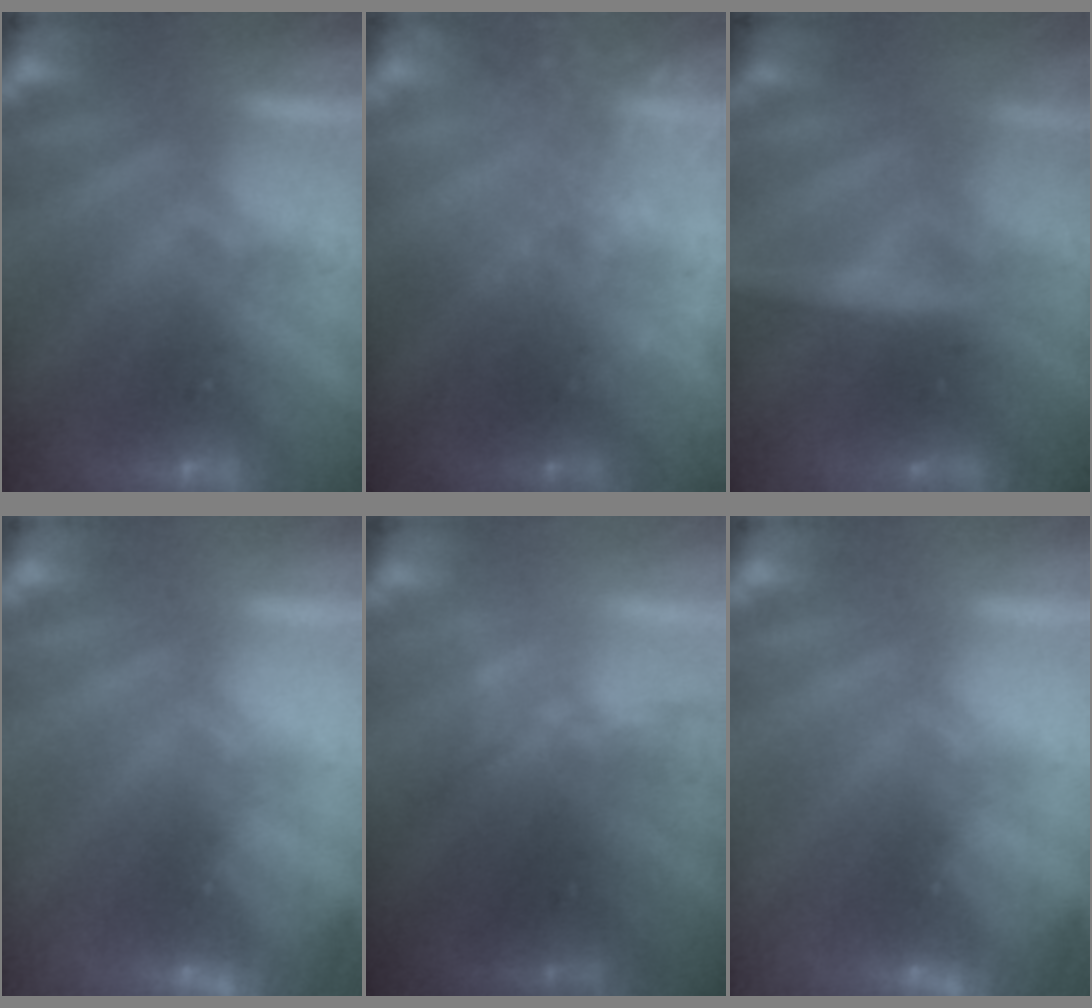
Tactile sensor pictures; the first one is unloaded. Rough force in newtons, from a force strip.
{"total": 2.4}
{"total": 2.9}
{"total": 2.8}
{"total": 1.8}
{"total": 2.8}